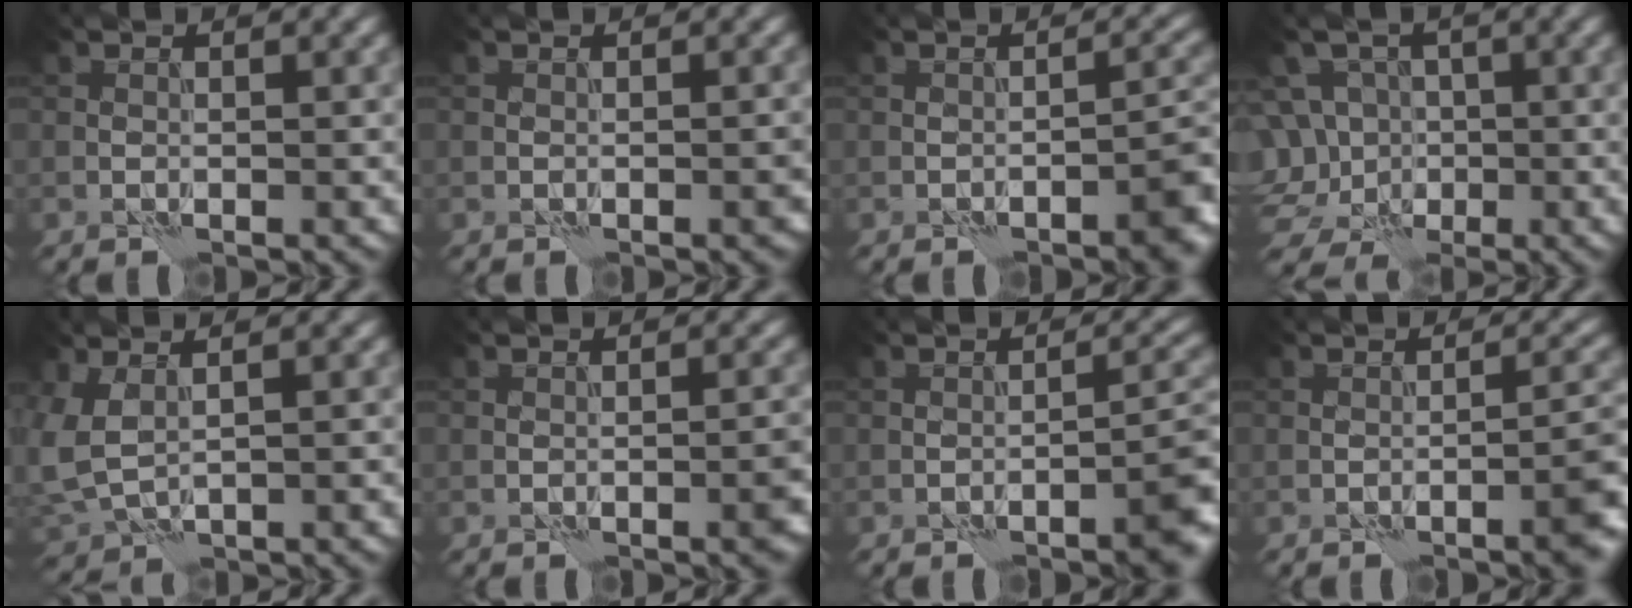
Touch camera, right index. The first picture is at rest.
{"total": 0.9, "force": [-0.4, 0.2, 0.8], "torque": [-0.011, 0.002, -0.006]}
{"total": 3.4, "force": [-2.1, 0.8, 2.5], "torque": [-0.029, 0.013, -0.030]}
{"total": 8.6, "force": [-0.6, 7.7, 3.8], "torque": [-0.068, 0.028, -0.046]}
{"total": 4.2, "force": [1.0, 2.5, 3.2], "torque": [-0.076, -0.002, 0.030]}
{"total": 2.0, "force": [-0.9, 0.4, 1.8], "torque": [-0.023, 0.004, -0.013]}
{"total": 4.3, "force": [-2.4, 0.8, 3.5], "torque": [-0.036, 0.016, -0.037]}
{"total": 4.4, "force": [-2.1, 1.0, 3.7], "torque": [-0.040, 0.012, -0.033]}